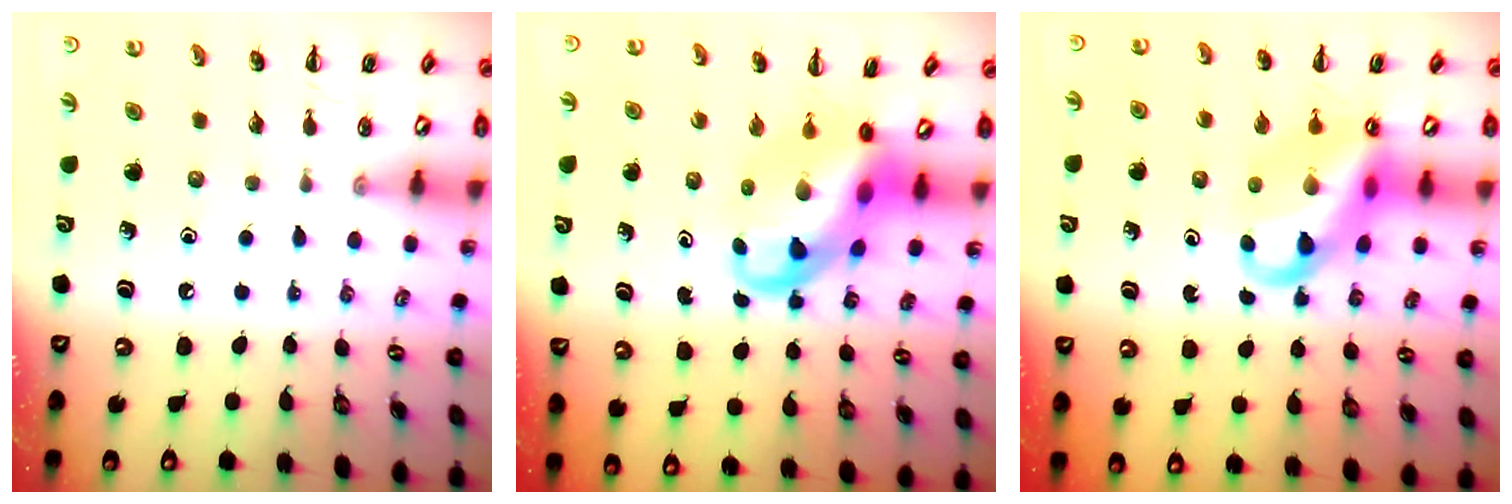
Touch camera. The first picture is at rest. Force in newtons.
{"total": 7.2, "press": 6.9, "slide": 2.0}
{"total": 12.0, "press": 11.6, "slide": 3.0}